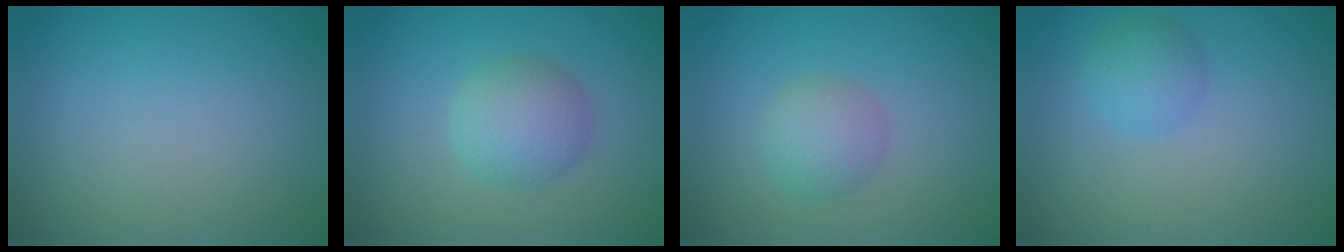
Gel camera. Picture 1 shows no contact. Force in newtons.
{"total": 3.3, "press": 3.3, "slide": 0.0}
{"total": 2.5, "press": 2.5, "slide": 0.1}
{"total": 2.1, "press": 2.1, "slide": 0.1}